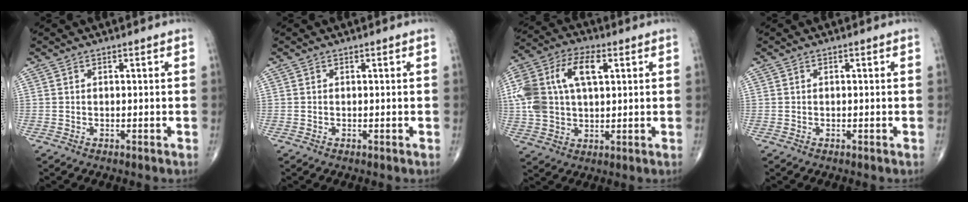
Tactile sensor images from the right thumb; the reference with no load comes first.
{"total": 0.0}
{"total": 16.8, "force": [3.8, 9.8, 13.1], "torque": [-0.265, 0.020, 0.065]}
{"total": 0.0}